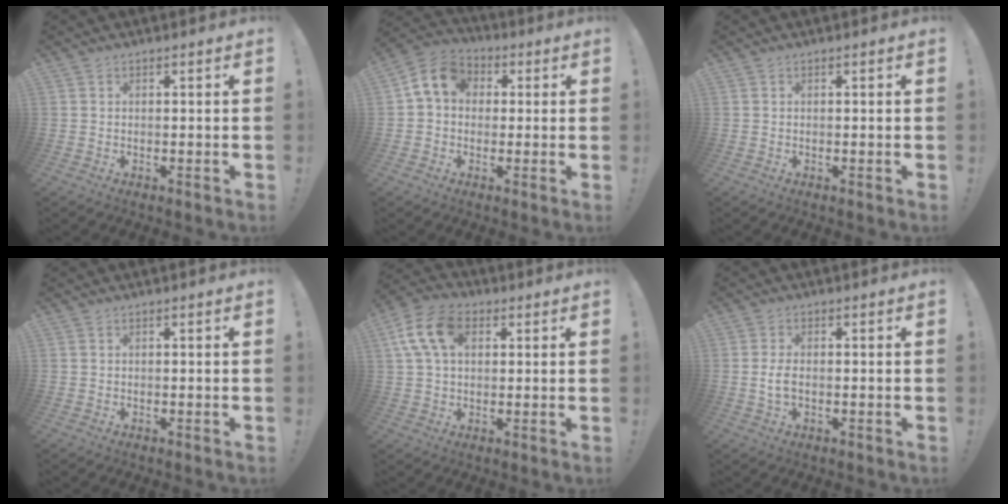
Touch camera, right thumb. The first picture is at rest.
{"total": 9.5, "force": [2.1, 7.6, 5.3], "torque": [-0.082, 0.010, 0.046]}
{"total": 0.0}
{"total": 0.0}
{"total": 13.6, "force": [4.1, 8.9, 9.5], "torque": [-0.168, 0.002, 0.080]}
{"total": 3.7, "force": [-0.6, 1.9, 3.1], "torque": [-0.059, 0.001, -0.013]}